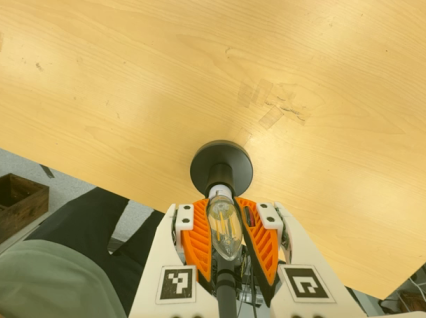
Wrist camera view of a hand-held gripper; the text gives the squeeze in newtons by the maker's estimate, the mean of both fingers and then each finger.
{"total": 22.7, "left": 21.1, "right": 24.3}